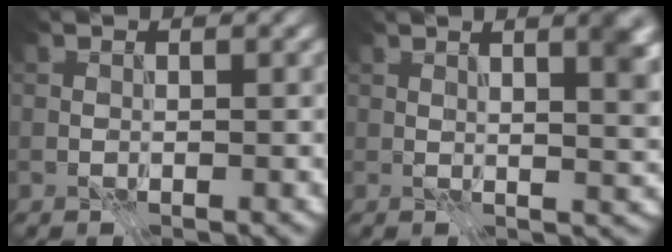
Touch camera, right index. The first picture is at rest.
{"total": 4.3, "force": [2.0, 0.9, 3.8], "torque": [-0.037, 0.002, 0.032]}